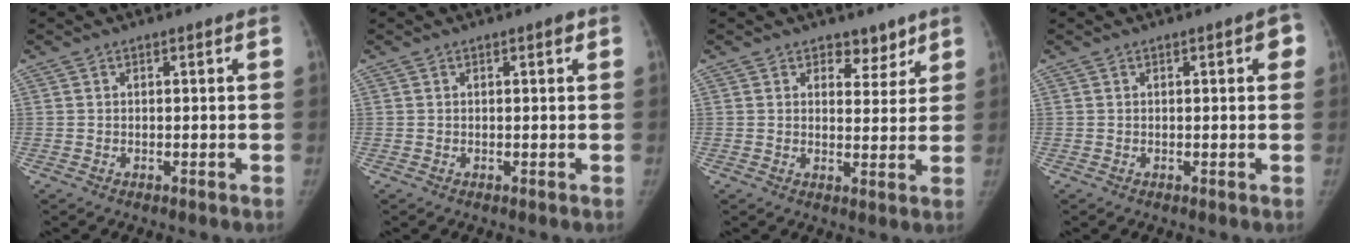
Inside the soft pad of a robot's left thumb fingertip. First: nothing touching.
{"total": 0.8, "force": [0.4, 0.2, 0.6], "torque": [-0.010, 0.000, 0.004]}
{"total": 4.4, "force": [3.2, 2.7, 1.3], "torque": [0.014, -0.021, 0.048]}
{"total": 2.5, "force": [0.8, 1.0, 2.1], "torque": [-0.016, 0.003, 0.005]}